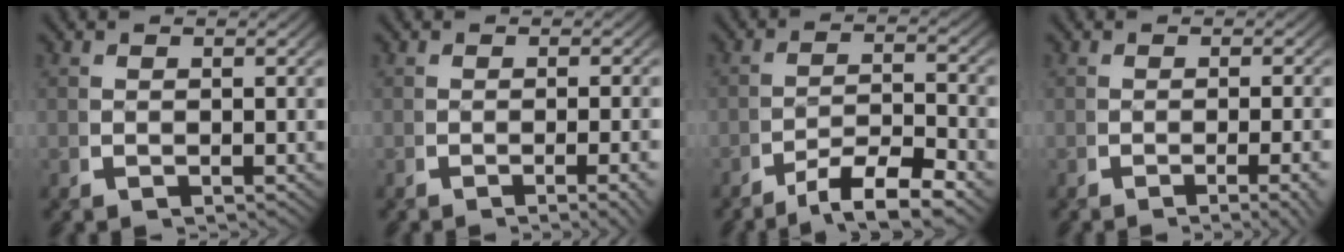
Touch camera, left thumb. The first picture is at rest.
{"total": 2.6, "force": [-1.0, 0.2, 2.3], "torque": [-0.035, 0.003, -0.017]}
{"total": 5.3, "force": [-2.8, 2.4, 3.8], "torque": [-0.059, -0.013, -0.043]}
{"total": 3.2, "force": [-1.5, 0.4, 2.8], "torque": [-0.041, -0.001, -0.023]}